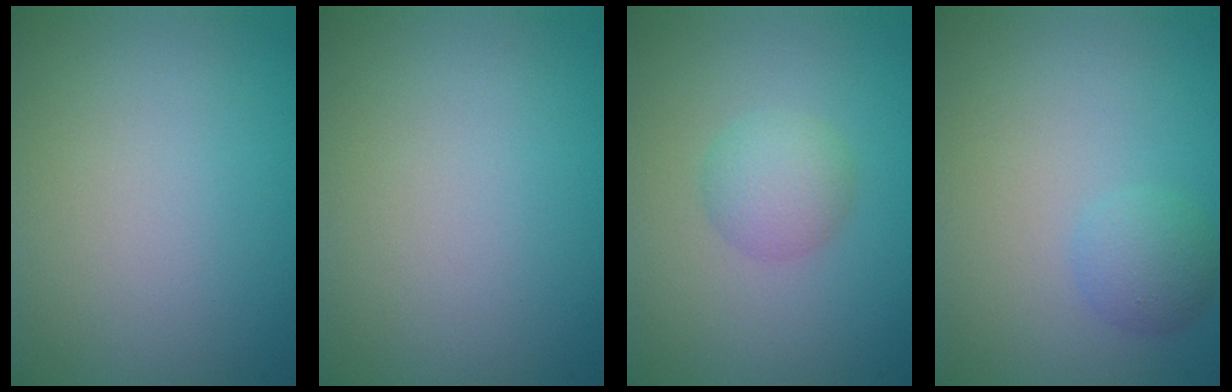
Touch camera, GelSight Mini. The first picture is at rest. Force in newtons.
{"total": 0.0}
{"total": 2.4, "press": 2.4, "slide": 0.0}
{"total": 1.8, "press": 1.8, "slide": 0.1}